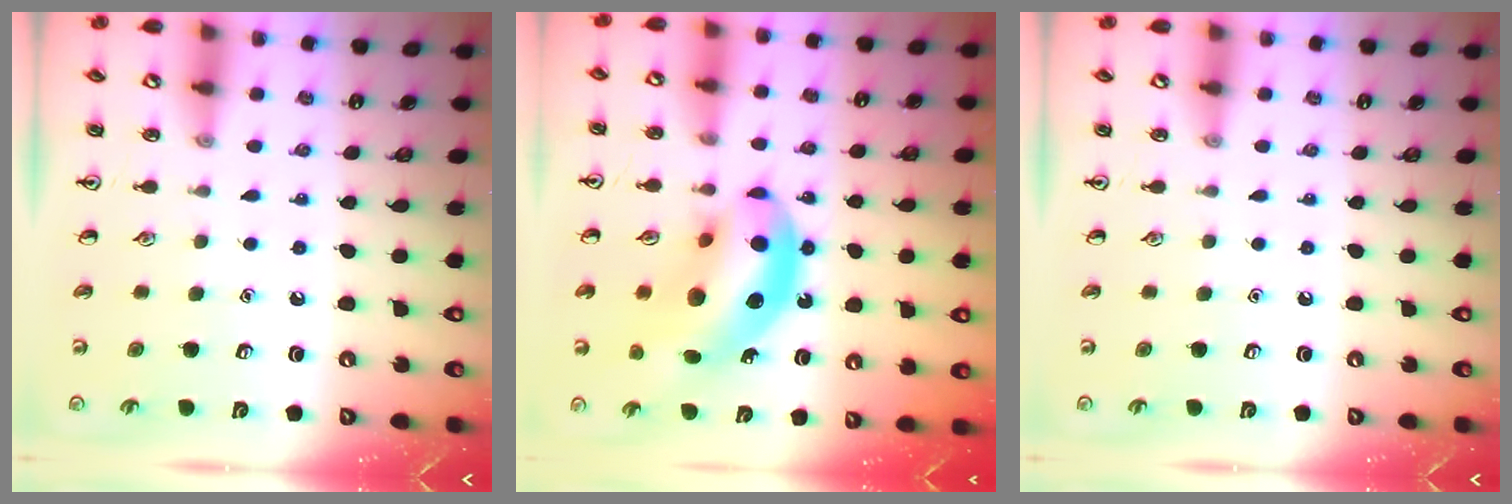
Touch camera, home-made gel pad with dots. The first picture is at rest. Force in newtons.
{"total": 15.7, "press": 15.1, "slide": 4.5}
{"total": 0.0}